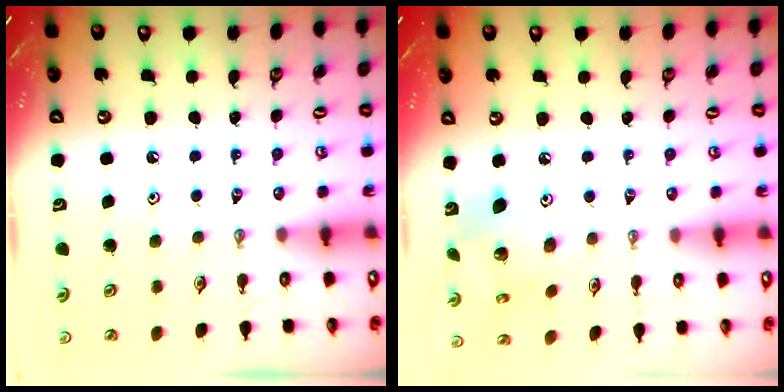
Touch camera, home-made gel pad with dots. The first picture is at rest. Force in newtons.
{"total": 8.9, "press": 8.9, "slide": 0.2}